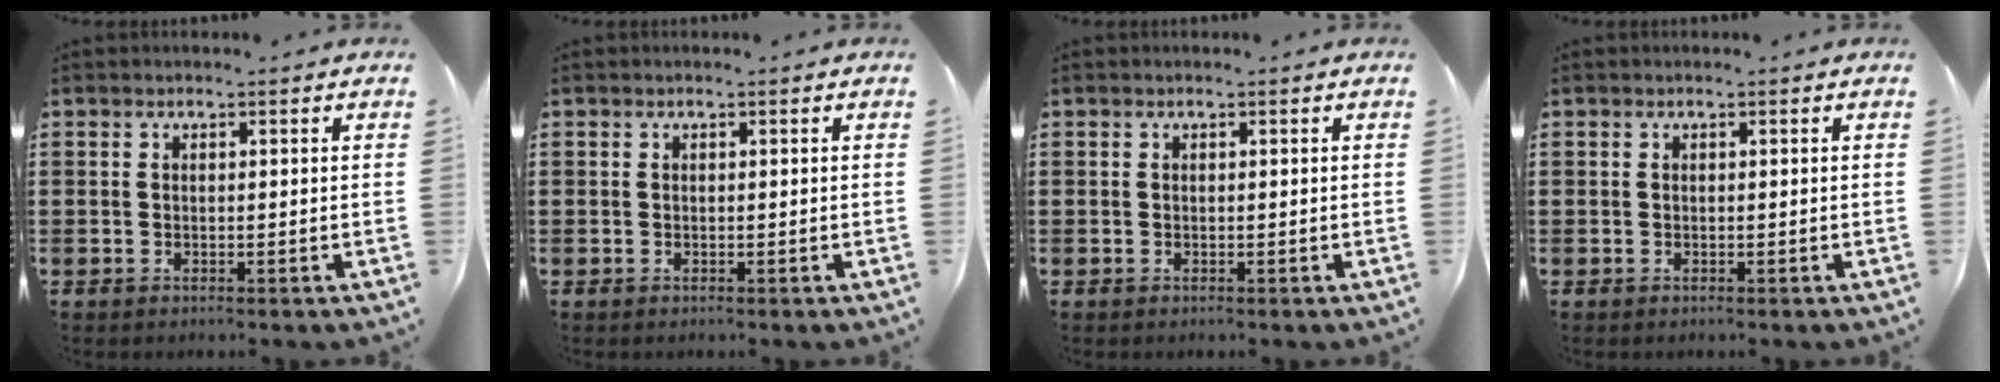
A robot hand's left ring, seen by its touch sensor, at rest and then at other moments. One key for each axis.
{"total": 0.0}
{"total": 0.0}
{"total": 0.0}